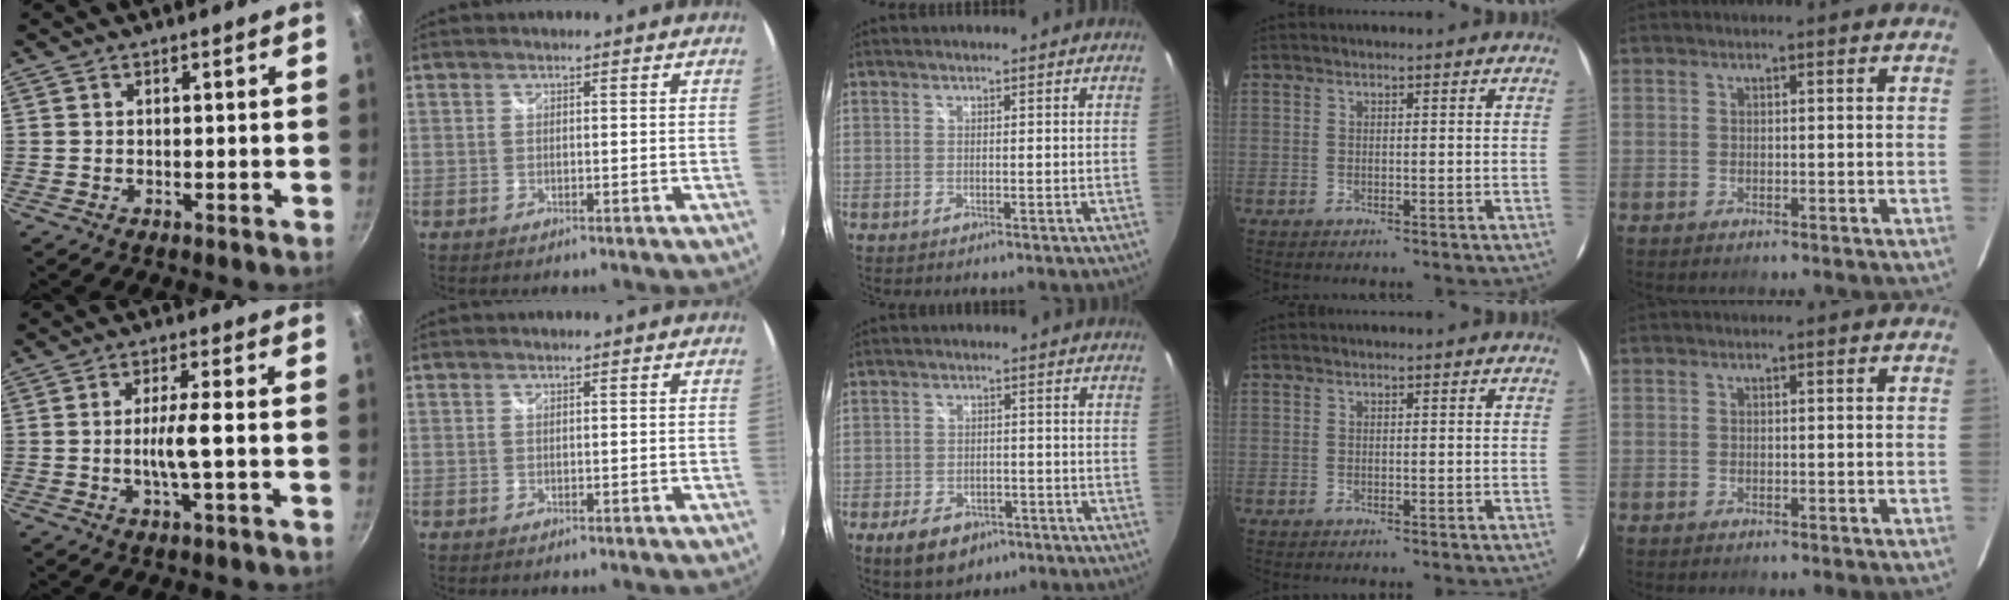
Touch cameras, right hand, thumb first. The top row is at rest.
{"thumb": {"total": 5.5, "force": [-0.8, 0.4, 5.4], "torque": [-0.106, 0.009, -0.013]}, "middle": {"total": 8.2, "force": [-4.8, 5.1, 4.3], "torque": [-0.098, -0.005, -0.068]}}